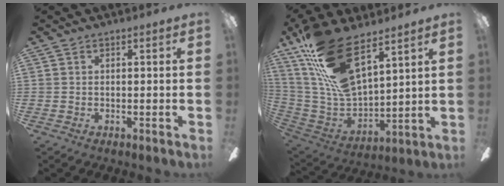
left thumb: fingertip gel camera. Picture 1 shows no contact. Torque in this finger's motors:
{"motor_torque": [0.40, 0.62, 1.78, -0.99, 0.68]}